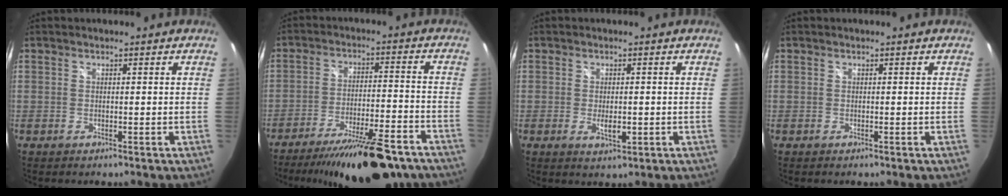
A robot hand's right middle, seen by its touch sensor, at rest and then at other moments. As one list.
[{"total": 19.5, "force": [-15.6, 4.5, 10.8], "torque": [-0.183, -0.020, -0.224]}, {"total": 3.1, "force": [-0.7, 1.5, 2.6], "torque": [-0.044, -0.006, -0.009]}, {"total": 0.0}]